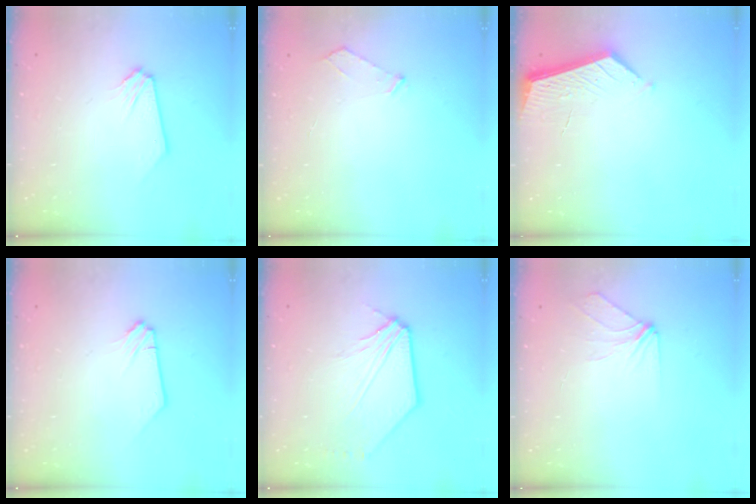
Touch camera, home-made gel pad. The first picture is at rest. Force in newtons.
{"total": 3.9, "press": 3.9, "slide": 0.5}
{"total": 3.7, "press": 3.7, "slide": 0.4}
{"total": 0.0}
{"total": 6.5, "press": 6.4, "slide": 0.7}
{"total": 4.9, "press": 4.8, "slide": 1.0}